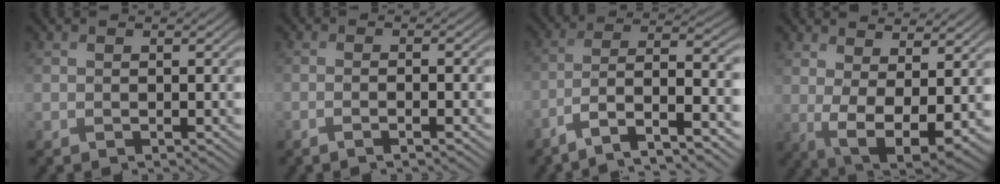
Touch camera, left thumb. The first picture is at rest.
{"total": 2.5, "force": [-1.0, 0.3, 2.3], "torque": [-0.033, 0.006, -0.029]}
{"total": 10.3, "force": [-5.9, 2.5, 8.1], "torque": [-0.125, 0.009, -0.110]}
{"total": 8.0, "force": [1.6, 3.5, 7.0], "torque": [-0.142, -0.013, 0.038]}